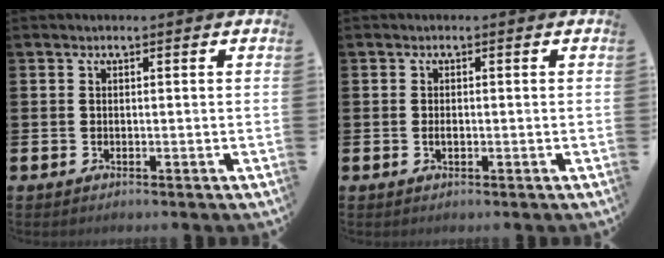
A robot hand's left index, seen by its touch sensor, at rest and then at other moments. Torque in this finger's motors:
{"motor_torque": [0.26, 0.03, 0.09, 0.03]}